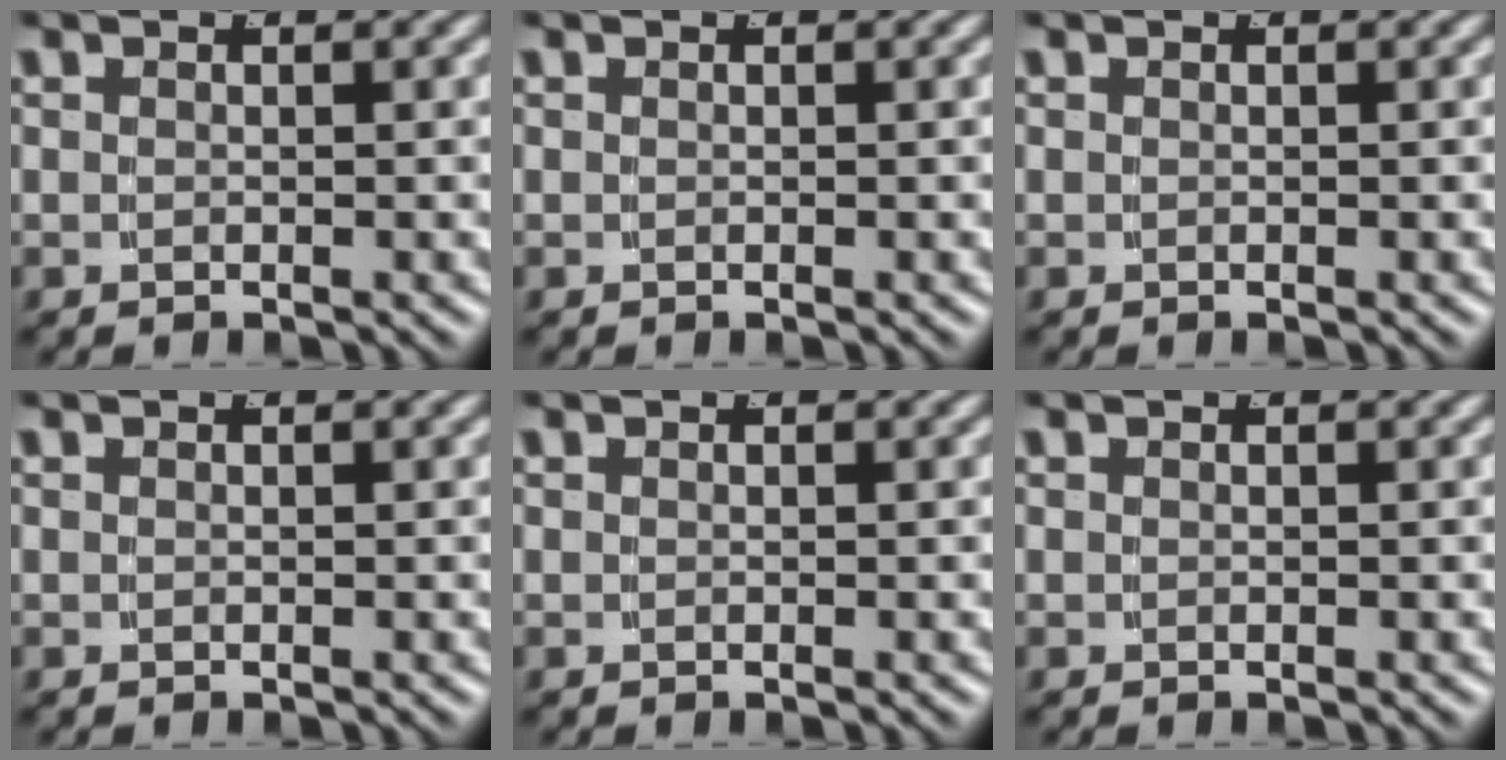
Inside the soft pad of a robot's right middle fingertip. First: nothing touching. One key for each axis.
{"total": 0.0}
{"total": 0.0}
{"total": 0.0}
{"total": 0.0}
{"total": 0.0}